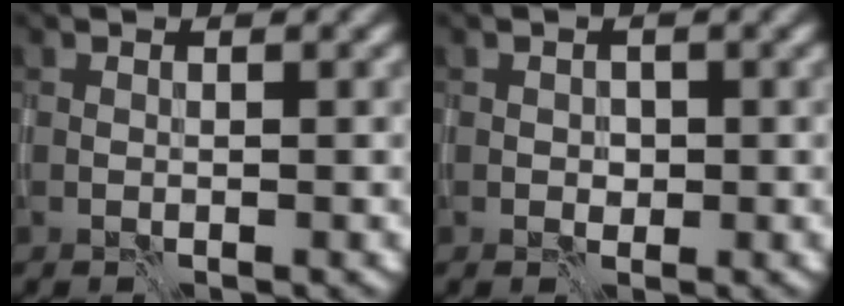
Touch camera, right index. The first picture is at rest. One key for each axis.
{"total": 1.1, "fx": -0.1, "fy": 1.0, "fz": 0.5, "tx": -0.008, "ty": -0.002, "tz": 0.001}